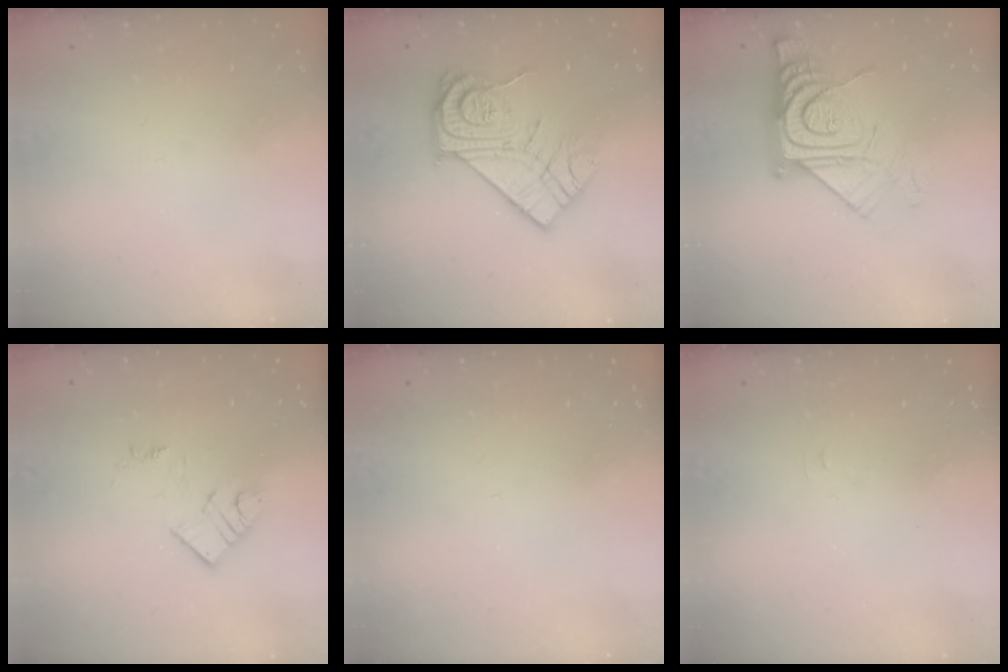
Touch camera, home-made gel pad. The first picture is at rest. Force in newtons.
{"total": 18.3, "press": 18.2, "slide": 1.6}
{"total": 13.7, "press": 13.7, "slide": 1.4}
{"total": 7.9, "press": 7.9, "slide": 0.3}
{"total": 0.0}
{"total": 3.3, "press": 3.3, "slide": 0.5}